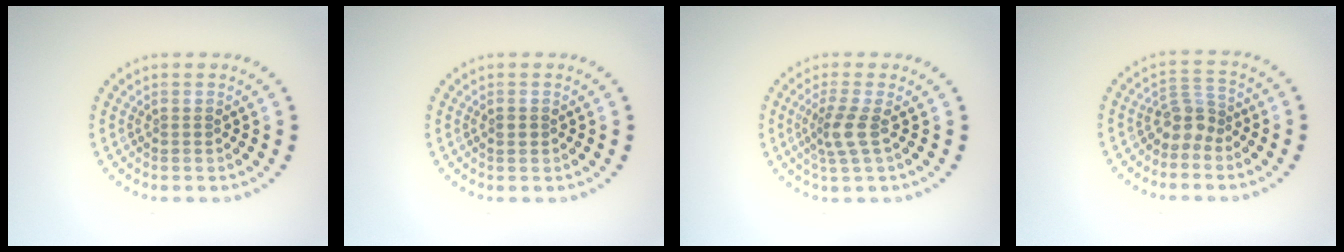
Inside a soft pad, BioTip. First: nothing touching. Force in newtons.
{"total": 1.0, "press": 1.0, "slide": 0.1}
{"total": 2.5, "press": 1.9, "slide": 1.6}
{"total": 2.5, "press": 1.9, "slide": 1.6}